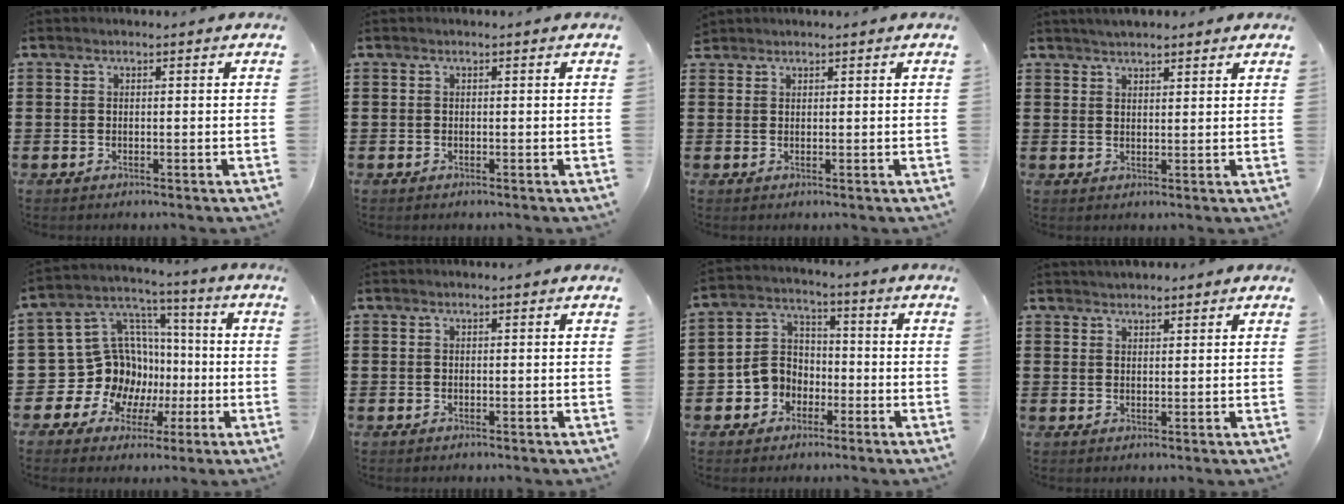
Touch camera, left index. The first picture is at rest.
{"total": 0.0}
{"total": 1.0, "force": [0.9, 0.4, 0.1], "torque": [-0.004, 0.001, 0.019]}
{"total": 2.5, "force": [2.4, 0.4, 0.7], "torque": [-0.018, 0.003, 0.044]}
{"total": 13.6, "force": [-2.1, 12.6, 4.6], "torque": [-0.133, -0.018, -0.019]}
{"total": 0.0}
{"total": 5.7, "force": [-2.5, 4.9, 1.1], "torque": [-0.050, 0.009, -0.055]}
{"total": 1.7, "force": [1.7, 0.4, 0.2], "torque": [-0.006, 0.004, 0.033]}